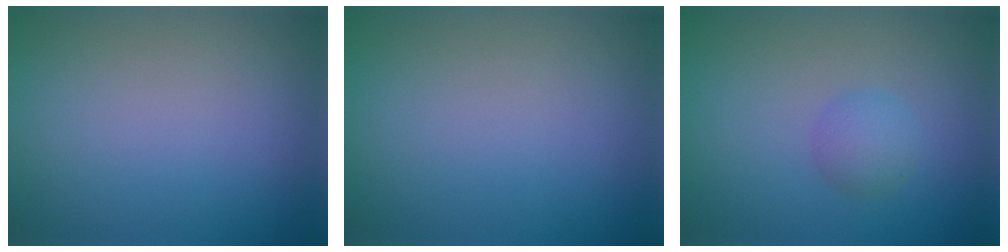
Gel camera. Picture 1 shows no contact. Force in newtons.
{"total": 0.0}
{"total": 1.7, "press": 1.7, "slide": 0.0}